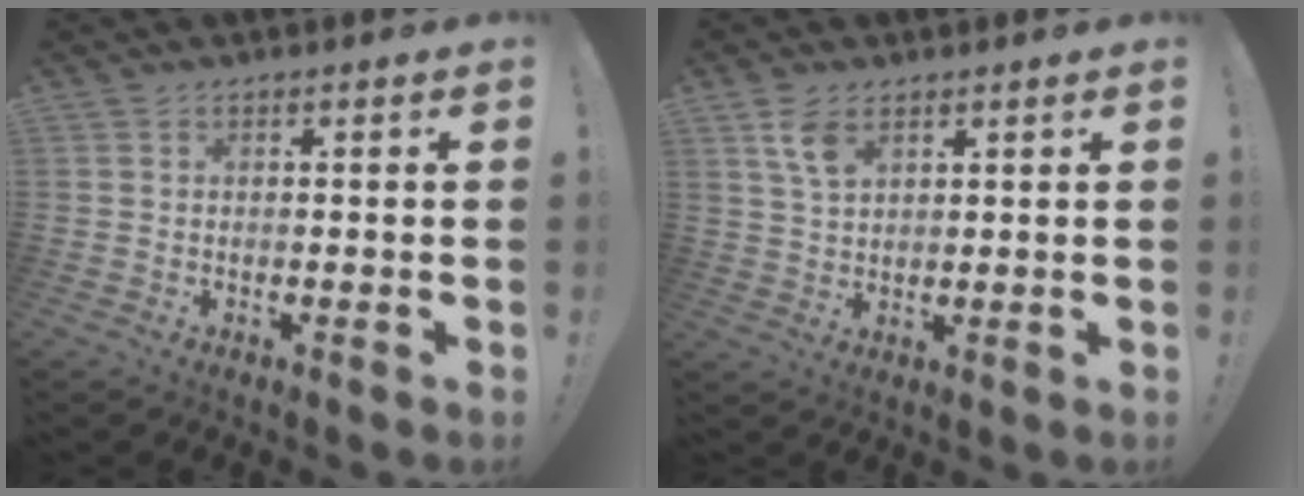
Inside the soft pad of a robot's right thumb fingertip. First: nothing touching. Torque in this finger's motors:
{"motor_torque": [0.02, 0.21, 0.66, 0.31, 0.03]}